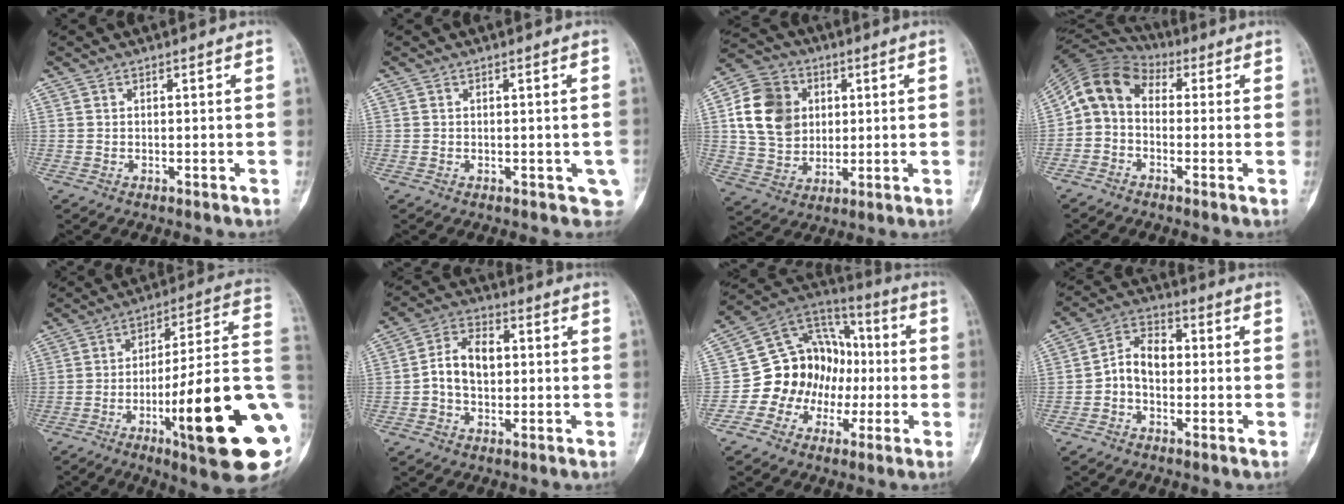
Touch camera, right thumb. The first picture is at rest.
{"total": 3.0, "force": [-0.5, 2.1, 2.1], "torque": [-0.007, -0.001, 0.001]}
{"total": 14.4, "force": [2.8, 11.9, 7.7], "torque": [-0.120, 0.002, 0.052]}
{"total": 9.3, "force": [0.3, 6.9, 6.2], "torque": [-0.103, 0.035, -0.015]}
{"total": 24.9, "force": [-6.8, 4.0, 23.7], "torque": [-0.296, 0.013, -0.095]}
{"total": 8.6, "force": [0.0, 6.0, 6.1], "torque": [-0.097, 0.025, -0.005]}
{"total": 15.7, "force": [-2.5, 13.9, 6.8], "torque": [-0.058, 0.068, -0.045]}
{"total": 7.2, "force": [-0.8, 5.1, 5.0], "torque": [-0.074, 0.030, -0.028]}